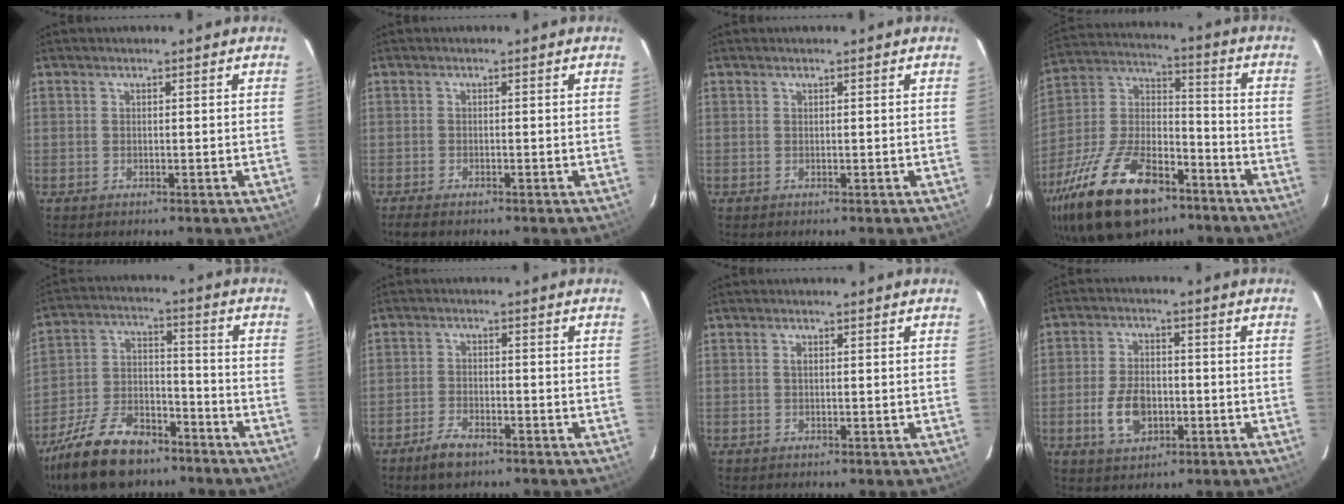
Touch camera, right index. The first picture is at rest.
{"total": 2.6, "force": [-2.2, 0.6, 1.3], "torque": [-0.035, -0.010, -0.040]}
{"total": 0.0}
{"total": 25.7, "force": [-15.8, 12.2, 16.2], "torque": [-0.332, -0.007, -0.266]}
{"total": 18.6, "force": [-13.2, 8.9, 9.5], "torque": [-0.211, -0.005, -0.225]}
{"total": 5.2, "force": [-3.8, 2.3, 2.8], "torque": [-0.071, -0.002, -0.069]}
{"total": 0.6, "force": [0.1, 0.3, 0.5], "torque": [-0.010, 0.003, 0.001]}
{"total": 8.2, "force": [-2.4, 5.1, 5.9], "torque": [-0.124, 0.006, -0.035]}